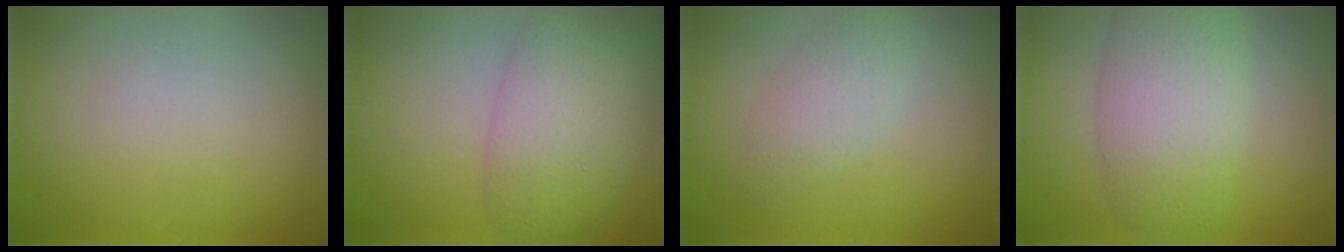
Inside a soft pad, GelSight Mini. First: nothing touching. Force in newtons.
{"total": 7.1, "press": 7.1, "slide": 0.2}
{"total": 2.7, "press": 2.6, "slide": 0.1}
{"total": 6.2, "press": 6.2, "slide": 0.4}